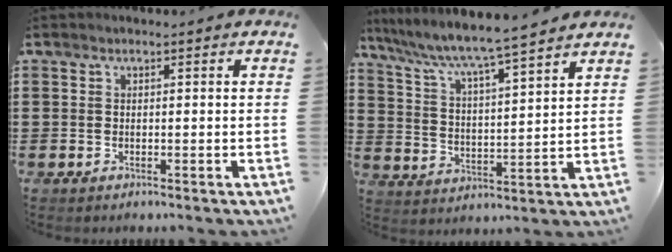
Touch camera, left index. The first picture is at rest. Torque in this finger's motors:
{"motor_torque": [2.14, 0.00, 0.47, 0.21]}